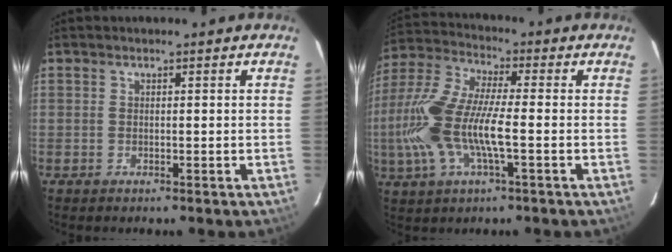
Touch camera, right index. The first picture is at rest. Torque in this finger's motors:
{"motor_torque": [1.65, -0.49, 1.06, 0.21]}